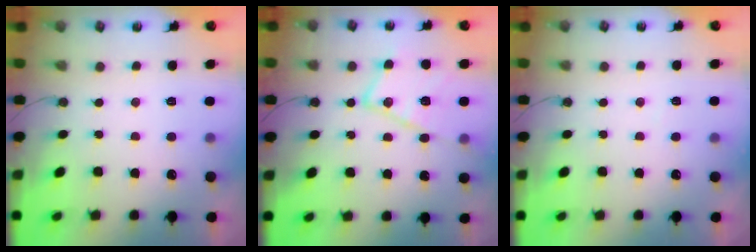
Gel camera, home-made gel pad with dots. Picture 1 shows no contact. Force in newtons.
{"total": 16.9, "press": 16.9, "slide": 1.3}
{"total": 2.9, "press": 2.8, "slide": 0.5}